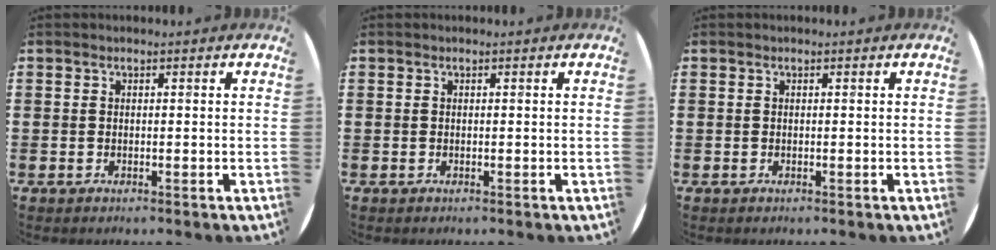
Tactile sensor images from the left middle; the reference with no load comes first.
{"total": 0.0}
{"total": 0.0}